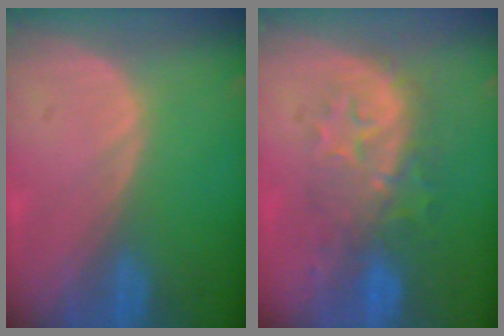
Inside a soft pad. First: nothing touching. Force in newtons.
{"total": 8.4, "press": 8.3, "slide": 1.3}